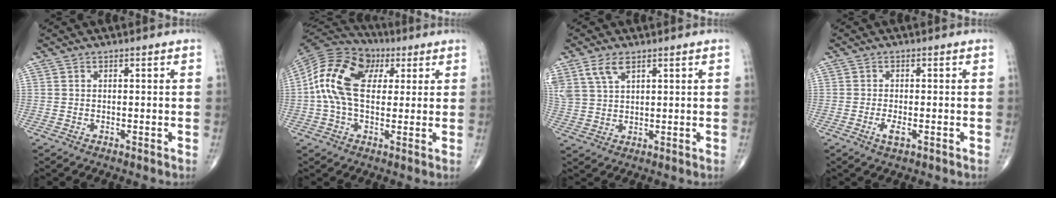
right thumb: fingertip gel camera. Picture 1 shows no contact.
{"total": 15.5, "force": [3.0, 9.8, 11.6], "torque": [-0.219, 0.025, 0.044]}
{"total": 6.5, "force": [3.8, 3.2, 4.2], "torque": [-0.093, -0.006, 0.083]}
{"total": 2.5, "force": [-1.0, 0.9, 2.2], "torque": [-0.045, -0.004, -0.019]}